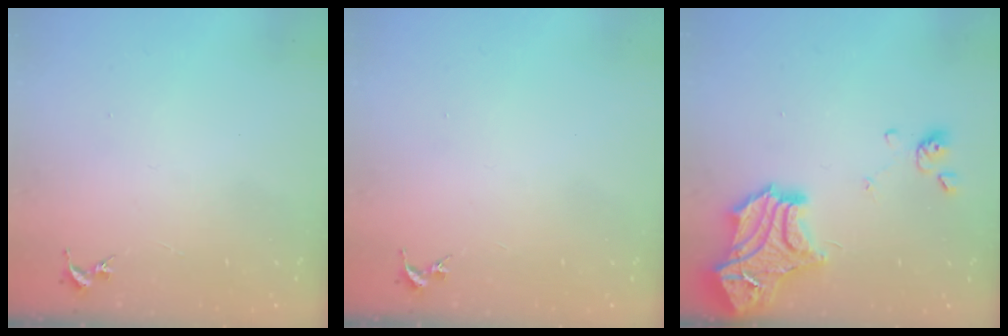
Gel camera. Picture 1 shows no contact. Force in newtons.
{"total": 0.0}
{"total": 20.6, "press": 20.5, "slide": 1.8}